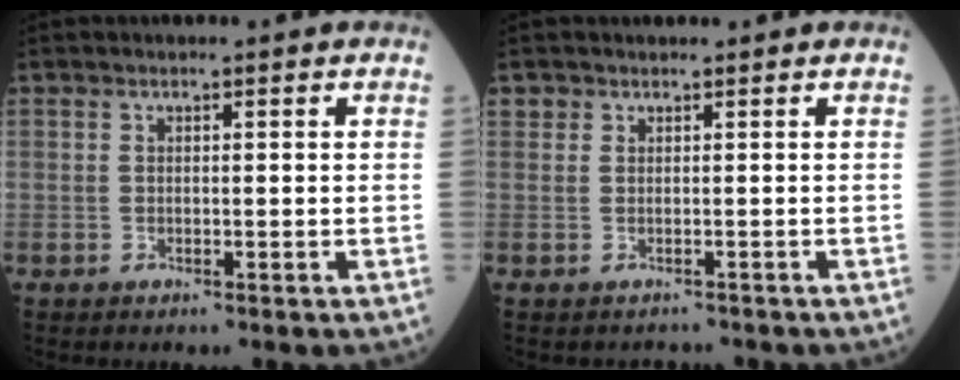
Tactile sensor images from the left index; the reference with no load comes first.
{"total": 1.4, "force": [-0.5, 1.3, -0.3], "torque": [0.000, 0.006, -0.009]}